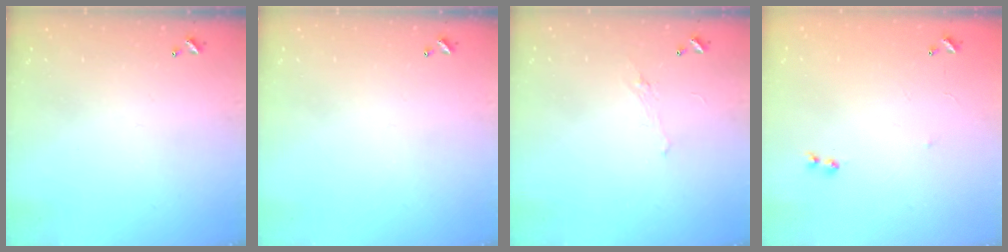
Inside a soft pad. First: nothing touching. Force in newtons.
{"total": 0.0}
{"total": 0.9, "press": 0.5, "slide": 0.7}
{"total": 6.4, "press": 6.4, "slide": 0.8}